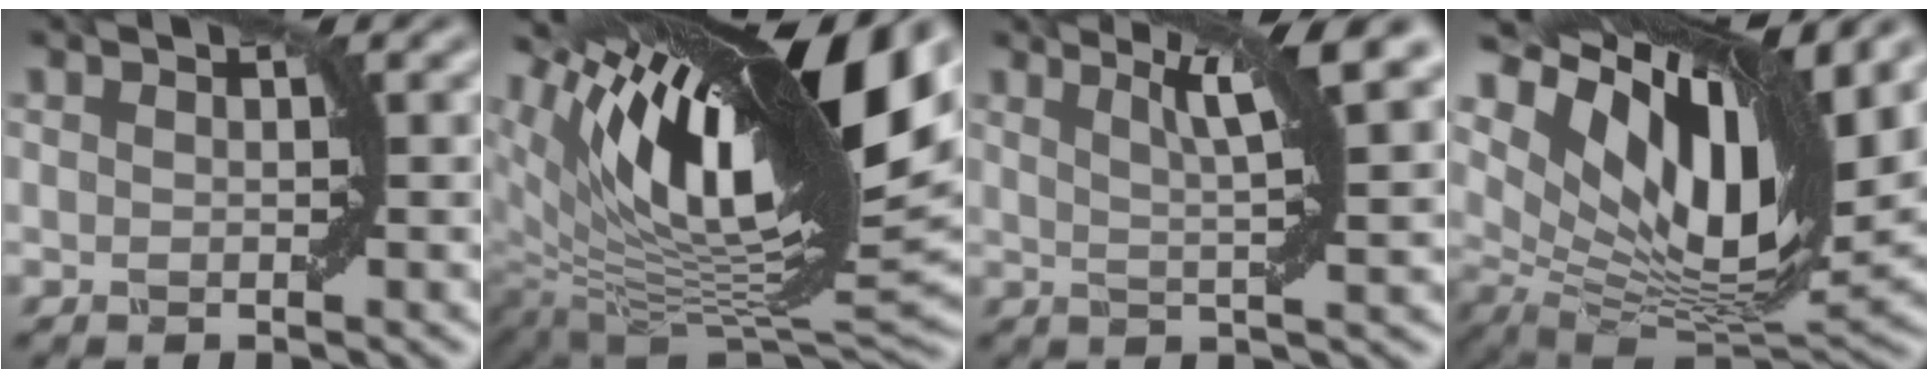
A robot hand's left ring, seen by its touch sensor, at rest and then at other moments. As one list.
[{"total": 17.1, "force": [7.3, 5.3, 14.5], "torque": [-0.254, 0.009, 0.132]}, {"total": 5.6, "force": [2.9, 0.7, 4.8], "torque": [-0.072, 0.008, 0.052]}, {"total": 14.3, "force": [6.2, 6.6, 11.1], "torque": [-0.202, 0.009, 0.114]}]